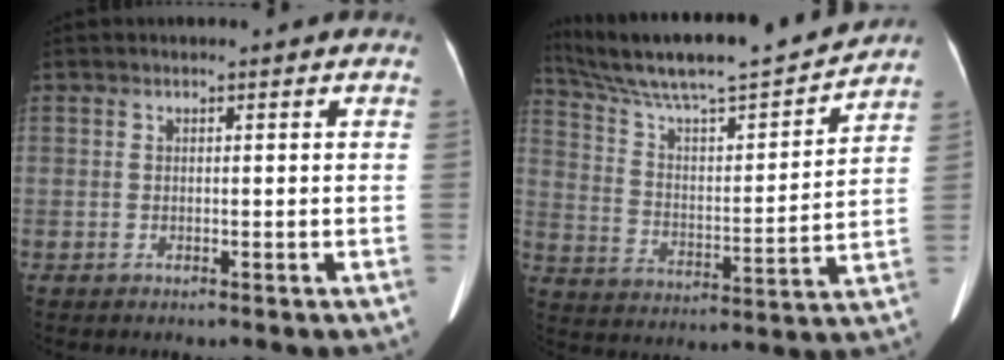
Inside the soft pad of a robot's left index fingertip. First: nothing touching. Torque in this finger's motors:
{"motor_torque": [0.24, -1.28, 0.17, 0.04]}